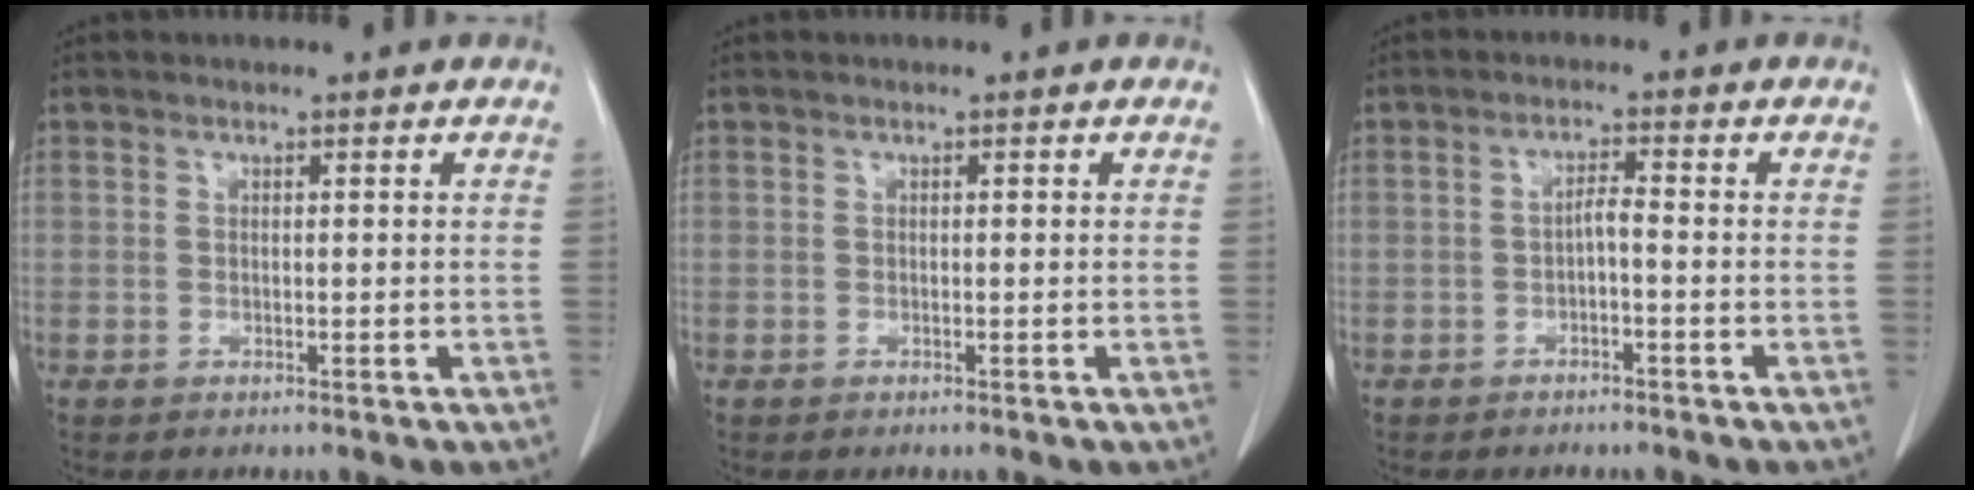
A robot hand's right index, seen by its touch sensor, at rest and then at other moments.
{"total": 0.0}
{"total": 2.0, "force": [-0.8, 0.3, 1.8], "torque": [-0.030, 0.003, -0.015]}